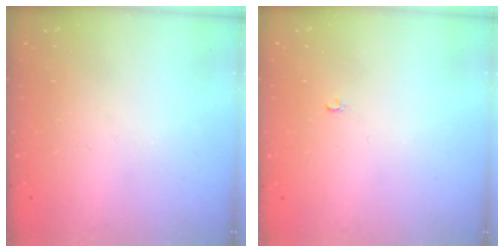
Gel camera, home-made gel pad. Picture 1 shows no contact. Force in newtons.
{"total": 2.1, "press": 2.1, "slide": 0.2}